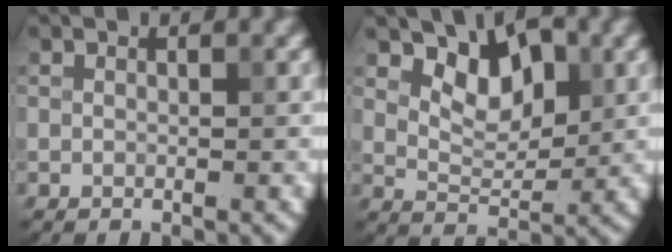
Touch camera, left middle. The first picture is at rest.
{"total": 4.8, "force": [2.5, 2.6, 3.2], "torque": [-0.052, -0.006, 0.035]}